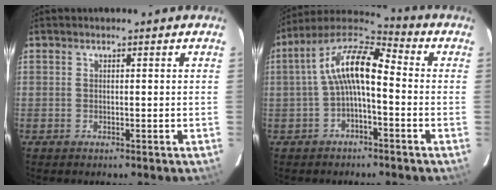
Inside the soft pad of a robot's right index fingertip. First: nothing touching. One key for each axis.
{"total": 10.7, "fx": -1.1, "fy": 4.0, "fz": 9.9, "tx": -0.197, "ty": 0.026, "tz": -0.025}